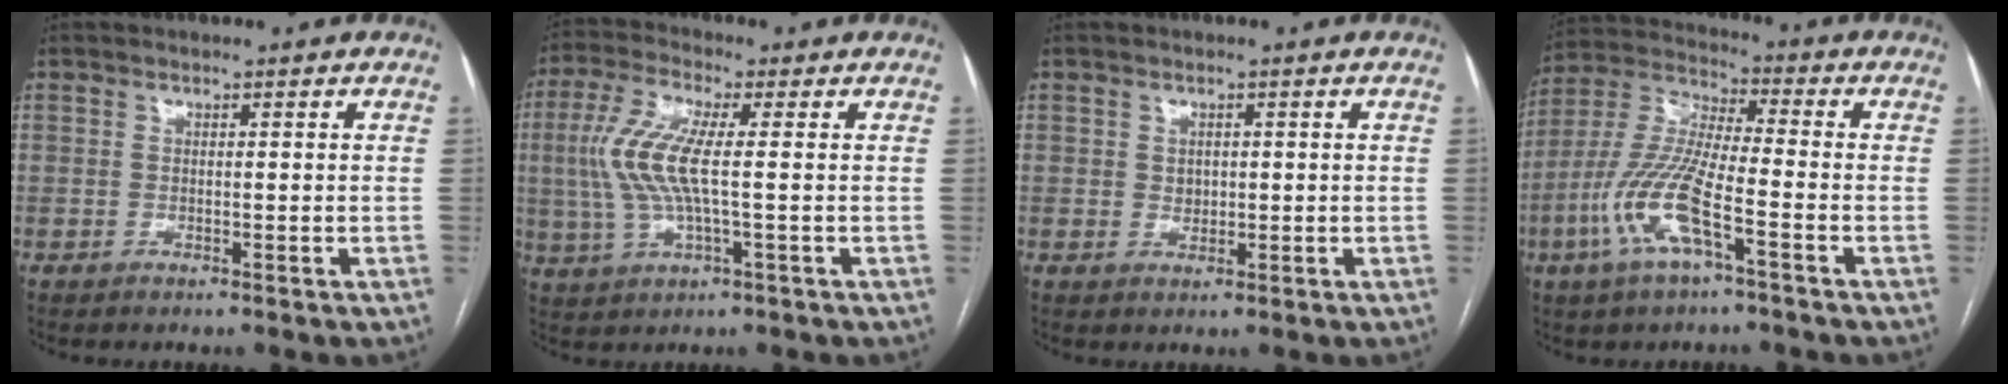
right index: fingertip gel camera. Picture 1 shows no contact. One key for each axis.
{"total": 9.1, "fx": 0.3, "fy": 1.8, "fz": 8.9, "tx": -0.208, "ty": 0.008, "tz": 0.004}
{"total": 1.8, "fx": 0.2, "fy": 1.5, "fz": 0.9, "tx": -0.014, "ty": -0.001, "tz": 0.007}
{"total": 12.6, "fx": -5.0, "fy": 2.3, "fz": 11.3, "tx": -0.249, "ty": -0.001, "tz": -0.098}